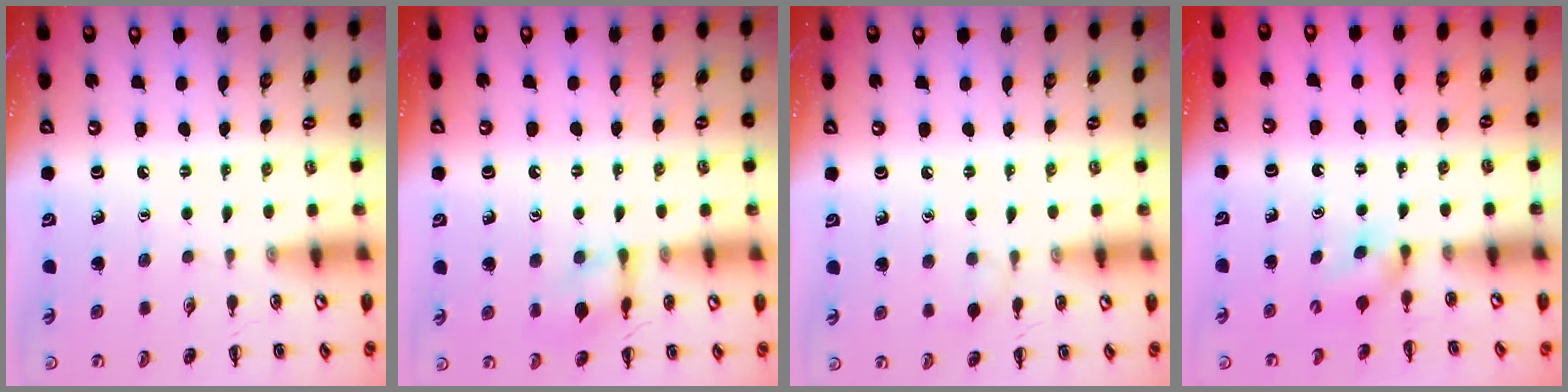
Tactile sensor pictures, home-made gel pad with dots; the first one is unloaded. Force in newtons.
{"total": 9.5, "press": 9.5, "slide": 0.5}
{"total": 4.5, "press": 4.2, "slide": 1.6}
{"total": 4.2, "press": 4.0, "slide": 1.0}